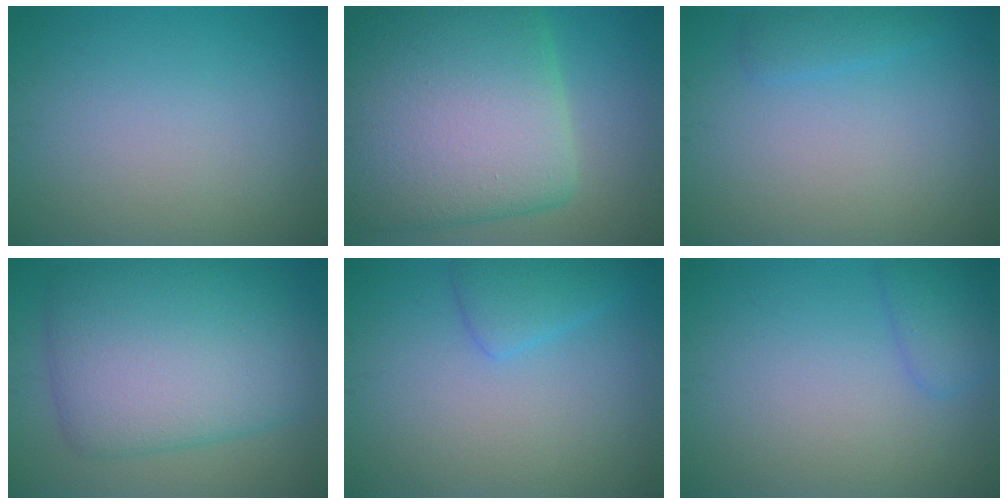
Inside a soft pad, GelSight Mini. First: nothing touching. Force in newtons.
{"total": 15.1, "press": 15.0, "slide": 1.1}
{"total": 1.4, "press": 1.4, "slide": 0.1}
{"total": 10.4, "press": 10.4, "slide": 0.2}
{"total": 2.5, "press": 2.5, "slide": 0.0}
{"total": 2.0, "press": 2.0, "slide": 0.1}